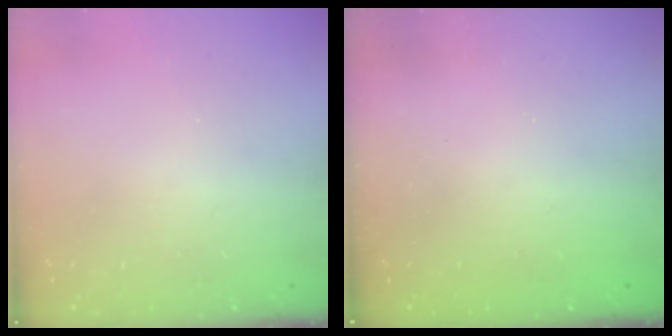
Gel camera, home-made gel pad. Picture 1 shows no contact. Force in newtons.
{"total": 2.3, "press": 2.2, "slide": 0.7}